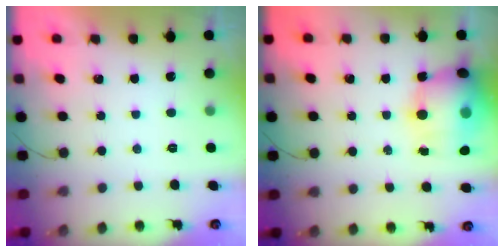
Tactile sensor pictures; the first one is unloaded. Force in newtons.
{"total": 15.8, "press": 15.3, "slide": 4.0}